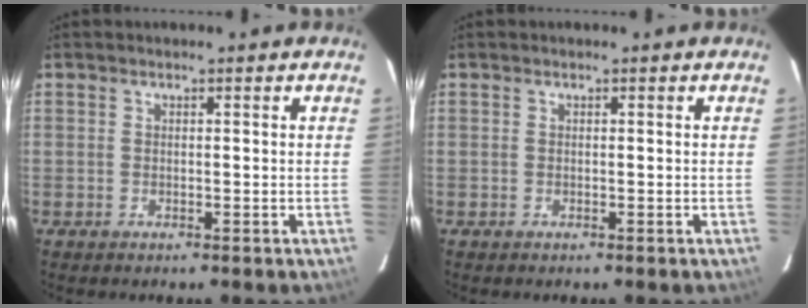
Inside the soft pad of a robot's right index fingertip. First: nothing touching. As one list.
[{"total": 0.0}]